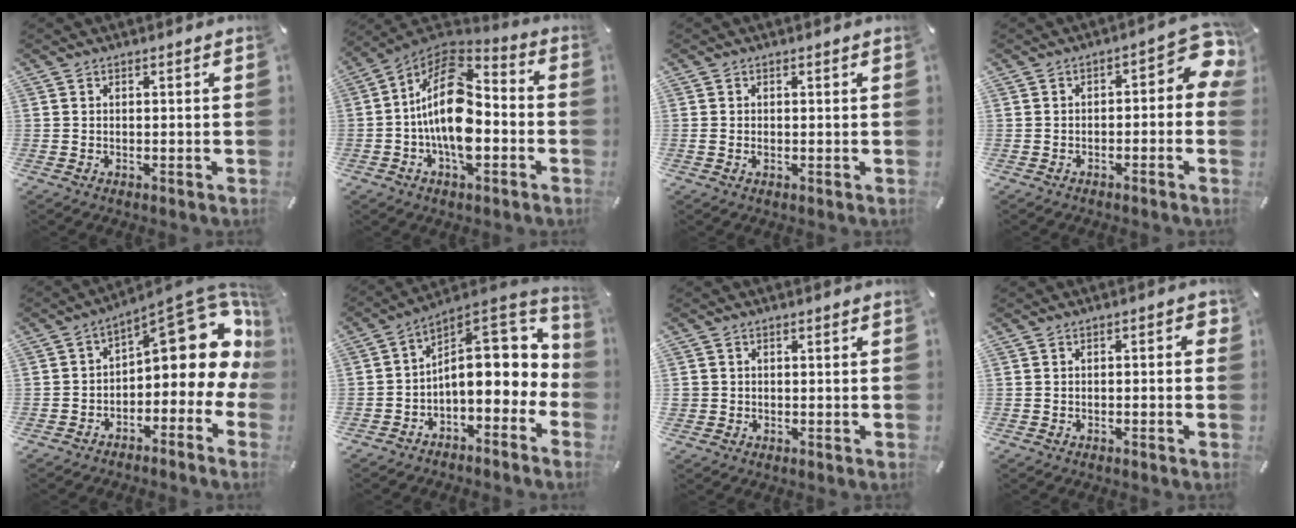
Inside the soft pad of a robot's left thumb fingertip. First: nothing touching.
{"total": 17.7, "force": [-2.9, 10.5, 14.0], "torque": [-0.276, 0.002, -0.052]}
{"total": 1.0, "force": [-0.1, 0.6, 0.7], "torque": [-0.015, 0.000, -0.002]}
{"total": 7.2, "force": [0.6, 3.6, 6.2], "torque": [-0.074, -0.018, 0.004]}
{"total": 15.1, "force": [6.8, 7.0, 11.5], "torque": [-0.139, -0.061, 0.110]}
{"total": 13.6, "force": [1.4, 8.3, 10.7], "torque": [-0.130, -0.024, 0.021]}
{"total": 1.5, "force": [0.4, 1.4, 0.1], "torque": [-0.001, 0.005, 0.006]}
{"total": 1.8, "force": [-0.5, 0.8, 1.5], "torque": [-0.025, 0.006, -0.009]}